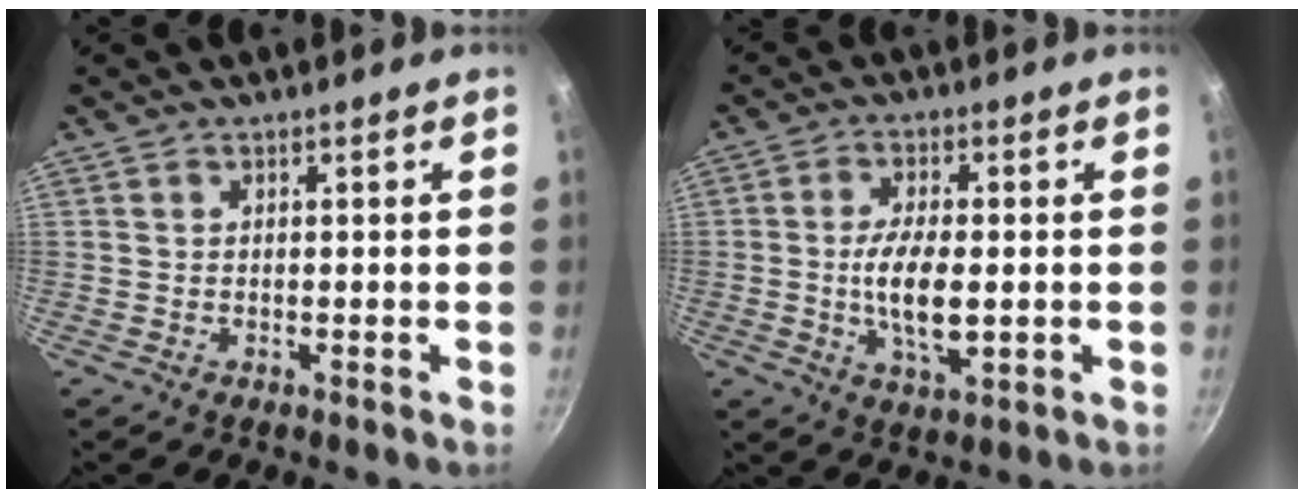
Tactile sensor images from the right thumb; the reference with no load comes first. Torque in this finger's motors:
{"motor_torque": [1.67, 1.05, 1.54, -0.77, 0.48]}